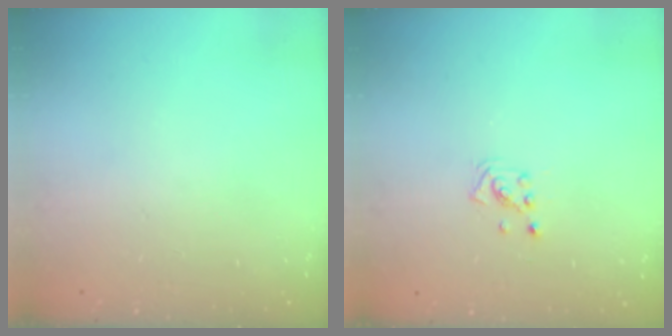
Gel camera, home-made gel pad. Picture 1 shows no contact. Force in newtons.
{"total": 1.9, "press": 1.9, "slide": 0.1}